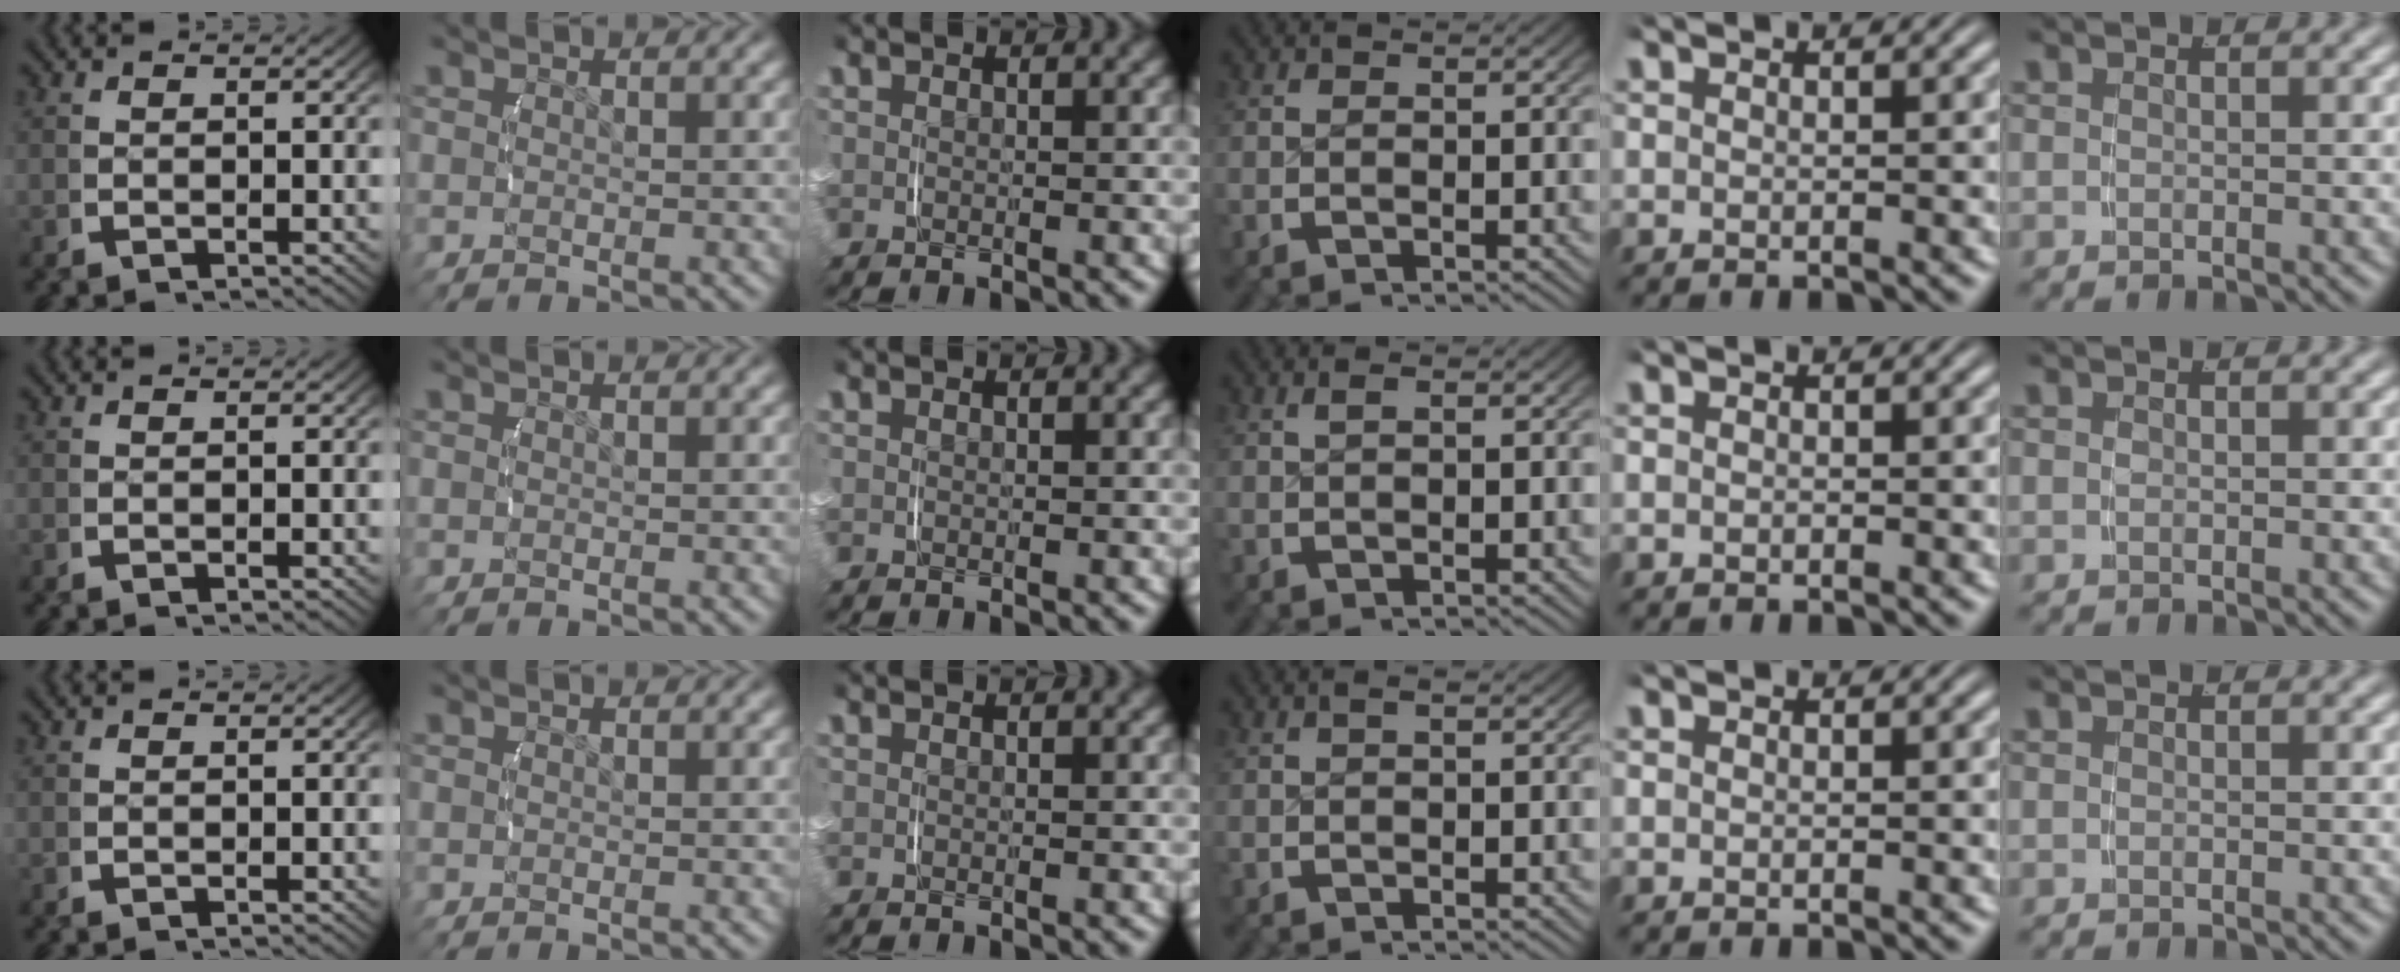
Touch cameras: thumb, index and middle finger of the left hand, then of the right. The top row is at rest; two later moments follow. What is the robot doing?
{"motion": "lift_and_place", "object": "small bumper sticker"}